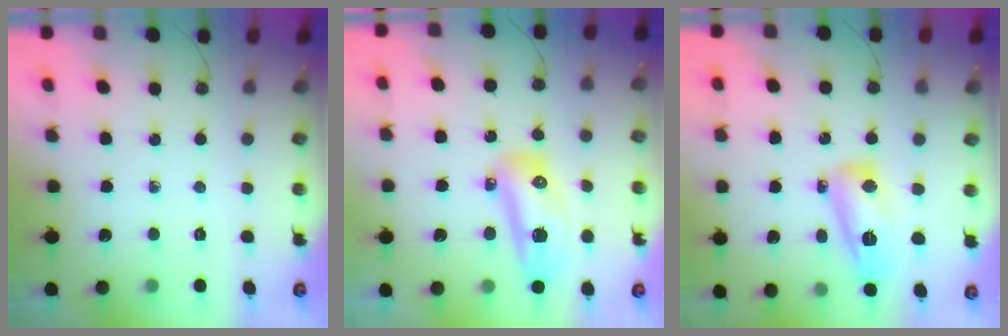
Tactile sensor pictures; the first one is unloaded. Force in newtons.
{"total": 14.4, "press": 13.4, "slide": 5.2}
{"total": 13.0, "press": 13.0, "slide": 1.1}